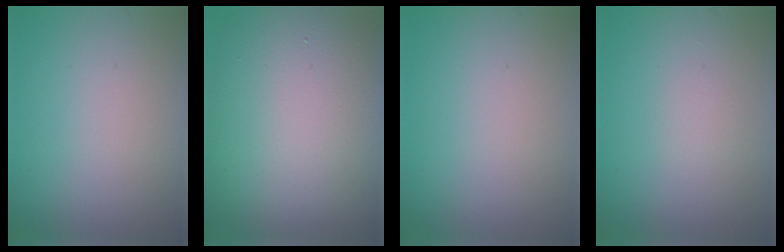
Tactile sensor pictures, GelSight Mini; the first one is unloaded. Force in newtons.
{"total": 15.4, "press": 15.3, "slide": 0.7}
{"total": 0.0}
{"total": 0.6, "press": 0.6, "slide": 0.1}